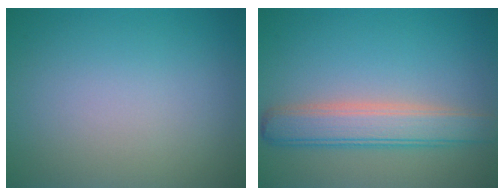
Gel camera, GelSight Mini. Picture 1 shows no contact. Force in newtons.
{"total": 4.6, "press": 4.5, "slide": 0.2}